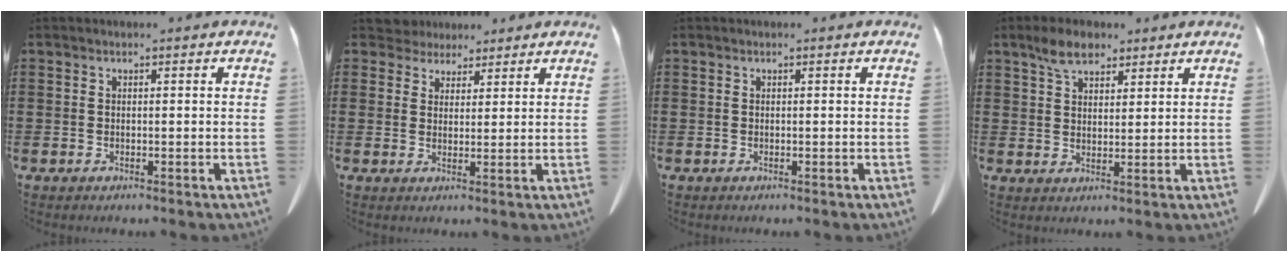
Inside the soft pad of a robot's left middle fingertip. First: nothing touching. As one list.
[{"total": 4.0, "force": [3.6, 1.7, 0.4], "torque": [-0.024, -0.002, 0.069]}, {"total": 0.0}, {"total": 5.2, "force": [3.7, 2.4, 2.7], "torque": [-0.056, 0.004, 0.068]}]